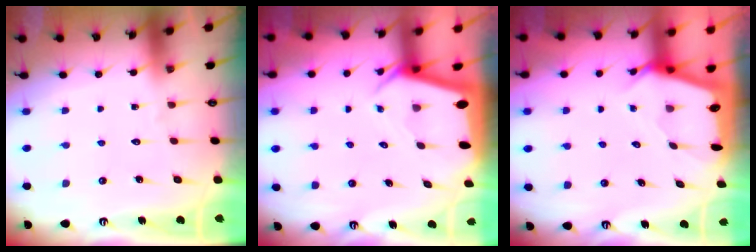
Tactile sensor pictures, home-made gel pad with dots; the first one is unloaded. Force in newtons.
{"total": 3.5, "press": 3.5, "slide": 0.3}
{"total": 2.3, "press": 2.3, "slide": 0.2}